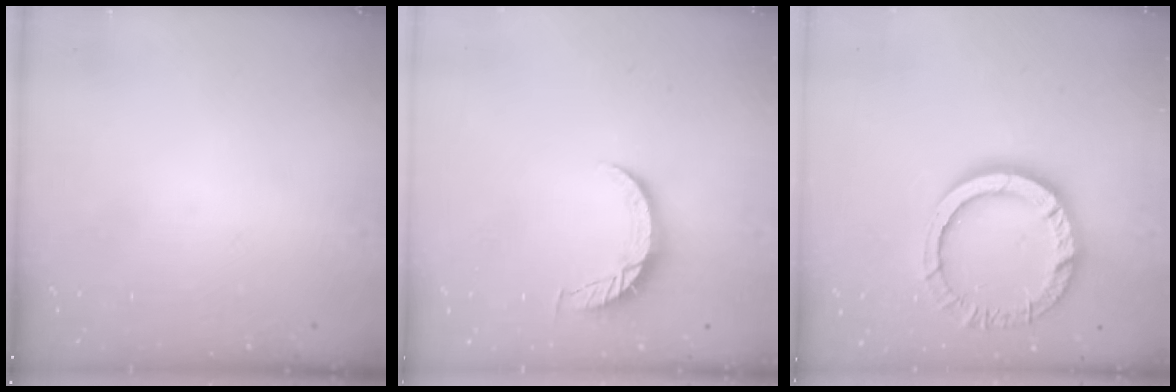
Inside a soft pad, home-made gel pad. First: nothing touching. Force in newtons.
{"total": 6.1, "press": 6.0, "slide": 0.6}
{"total": 13.5, "press": 13.5, "slide": 1.3}